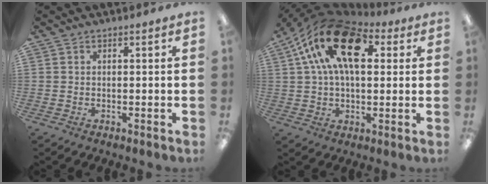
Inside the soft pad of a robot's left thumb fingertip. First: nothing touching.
{"total": 20.1, "force": [7.5, 11.2, 15.0], "torque": [-0.274, -0.011, 0.128]}